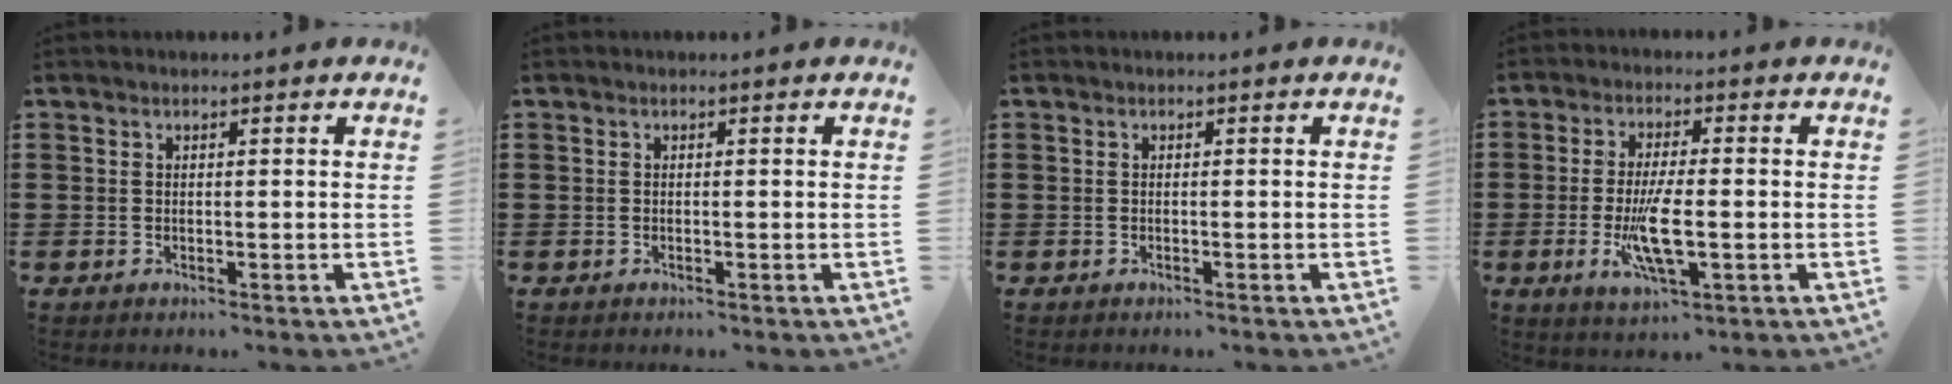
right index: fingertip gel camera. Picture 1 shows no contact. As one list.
[{"total": 0.0}, {"total": 0.0}, {"total": 7.6, "force": [-1.8, 2.0, 7.1], "torque": [-0.151, -0.017, -0.034]}]